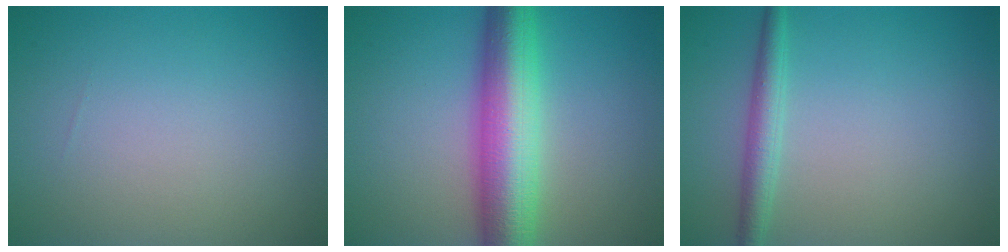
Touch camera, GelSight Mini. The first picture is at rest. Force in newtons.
{"total": 8.9, "press": 8.9, "slide": 0.1}
{"total": 2.3, "press": 2.3, "slide": 0.1}